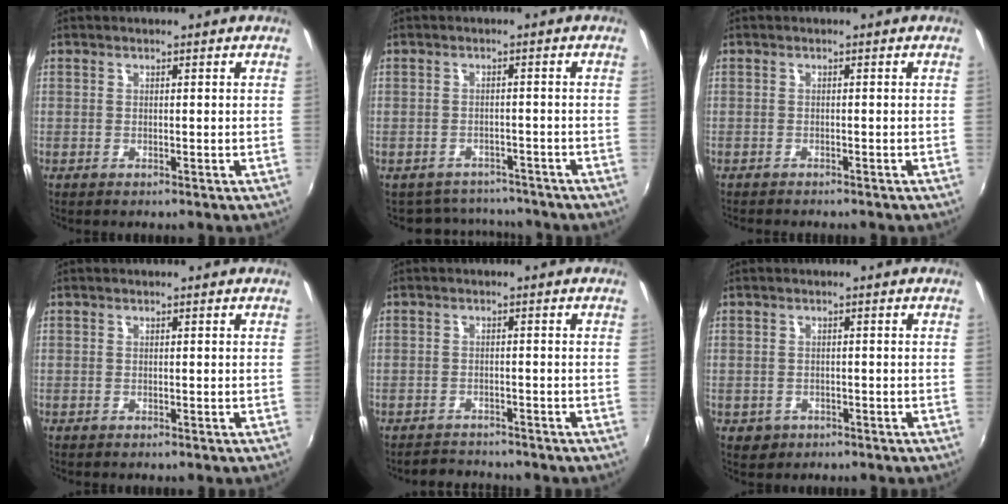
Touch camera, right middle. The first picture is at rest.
{"total": 7.9, "force": [-7.2, 3.1, 1.2], "torque": [-0.035, 0.005, -0.098]}
{"total": 2.3, "force": [-2.2, 0.4, 0.7], "torque": [-0.022, -0.014, -0.037]}
{"total": 0.0}
{"total": 3.6, "force": [-3.4, 1.0, 0.1], "torque": [-0.016, -0.002, -0.058]}
{"total": 2.6, "force": [-1.0, 2.3, 0.8], "torque": [-0.021, -0.004, -0.010]}